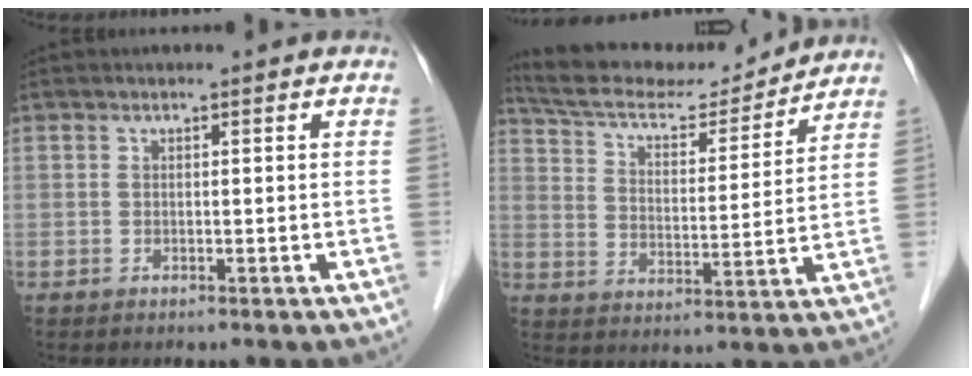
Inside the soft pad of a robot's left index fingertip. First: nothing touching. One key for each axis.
{"total": 16.7, "fx": 15.7, "fy": 2.5, "fz": 5.1, "tx": -0.090, "ty": 0.008, "tz": 0.250}